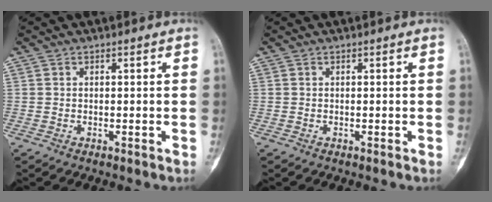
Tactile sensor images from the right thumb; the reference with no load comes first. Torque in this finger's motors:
{"motor_torque": [-0.26, 0.01, -0.09, 0.03, -0.04]}